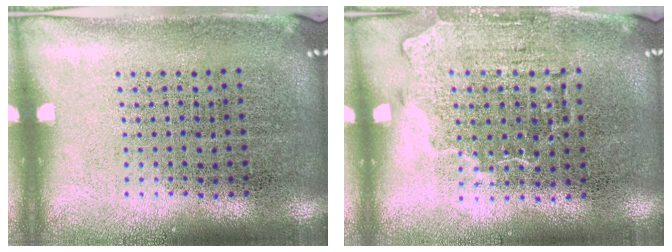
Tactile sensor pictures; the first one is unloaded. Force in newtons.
{"total": 1.5, "press": 1.2, "slide": 0.8}